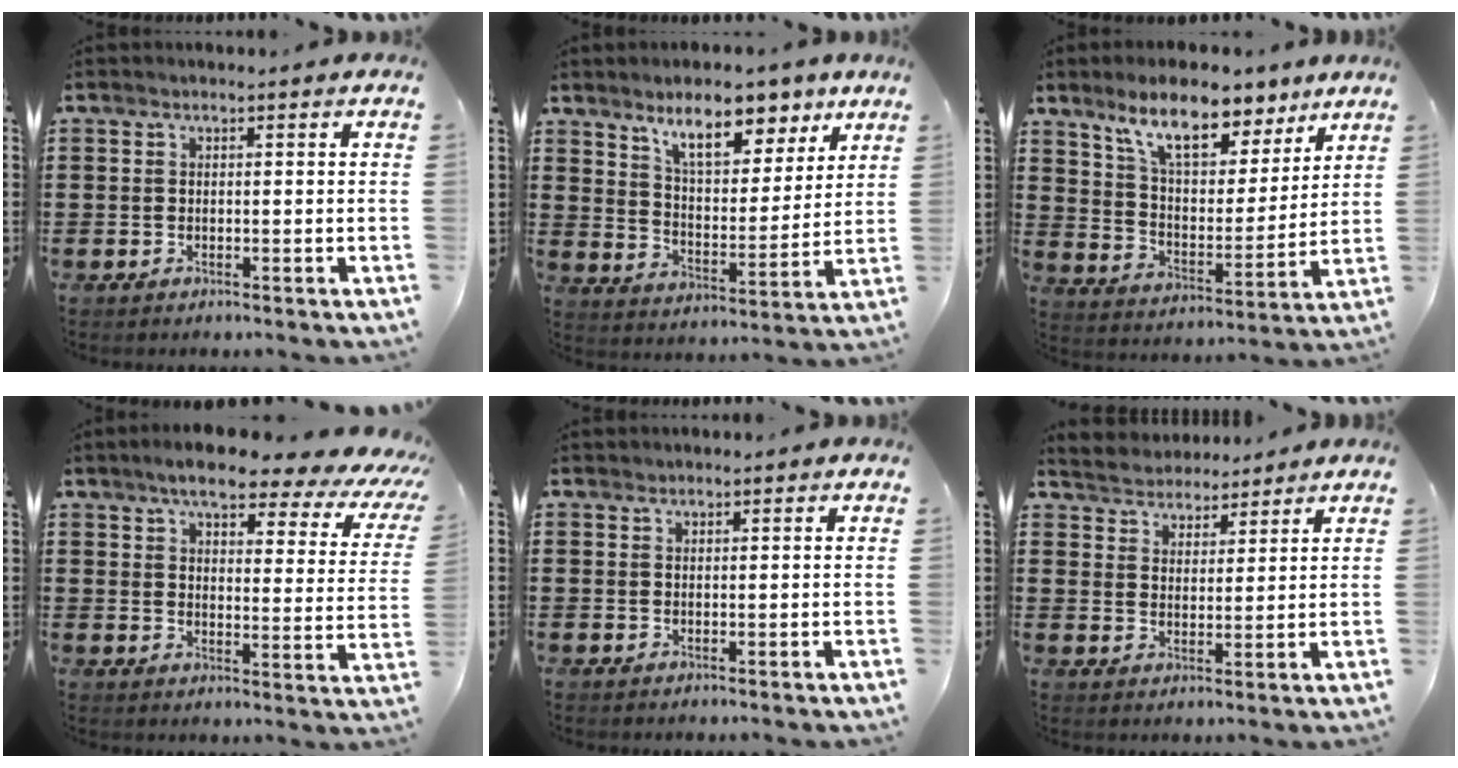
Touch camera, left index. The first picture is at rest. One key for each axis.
{"total": 9.8, "fx": 7.6, "fy": 3.4, "fz": 5.1, "tx": -0.087, "ty": -0.028, "tz": 0.130}
{"total": 11.1, "fx": 8.4, "fy": 3.9, "fz": 6.0, "tx": -0.122, "ty": -0.026, "tz": 0.149}
{"total": 6.7, "fx": 5.4, "fy": 1.4, "fz": 3.7, "tx": -0.079, "ty": -0.029, "tz": 0.086}
{"total": 0.6, "fx": 0.6, "fy": 0.1, "fz": 0.0, "tx": -0.002, "ty": 0.000, "tz": 0.012}
{"total": 3.8, "fx": 3.6, "fy": 1.0, "fz": -0.7, "tx": -0.005, "ty": -0.014, "tz": 0.064}